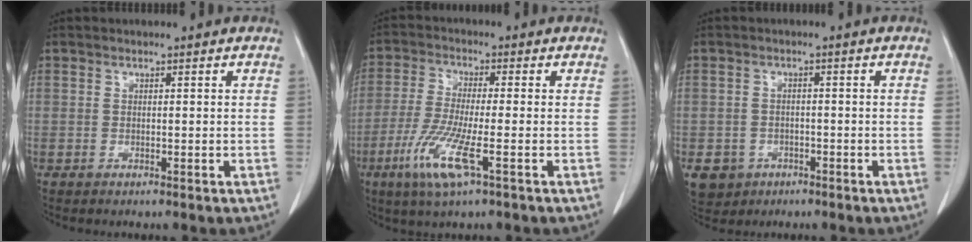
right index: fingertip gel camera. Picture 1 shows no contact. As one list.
[{"total": 9.0, "force": [-3.8, 0.5, 8.2], "torque": [-0.173, -0.024, -0.077]}, {"total": 5.4, "force": [-2.6, 4.6, 0.9], "torque": [-0.016, 0.007, -0.034]}]